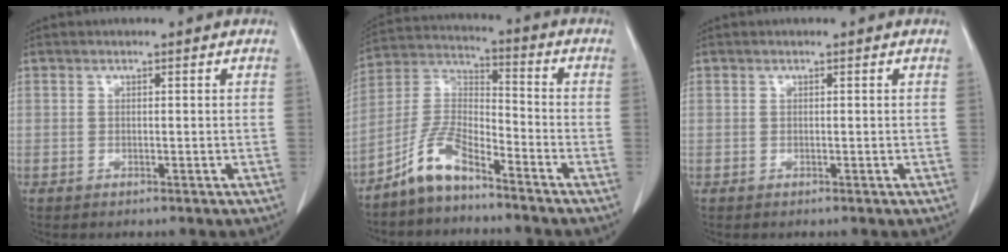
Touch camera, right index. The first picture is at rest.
{"total": 8.4, "force": [-6.5, 2.3, 4.8], "torque": [-0.113, 0.009, -0.133]}
{"total": 0.0}